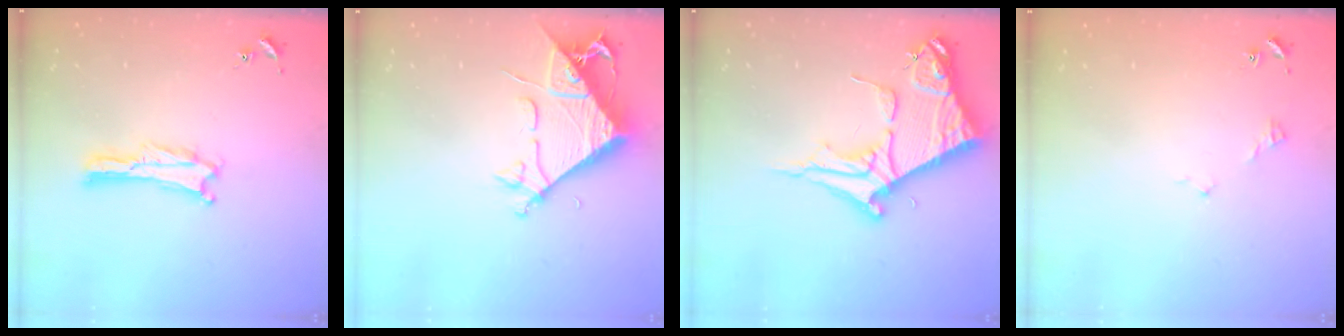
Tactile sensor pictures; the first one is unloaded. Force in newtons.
{"total": 8.7, "press": 8.6, "slide": 1.1}
{"total": 11.0, "press": 10.9, "slide": 1.1}
{"total": 2.9, "press": 2.9, "slide": 0.3}